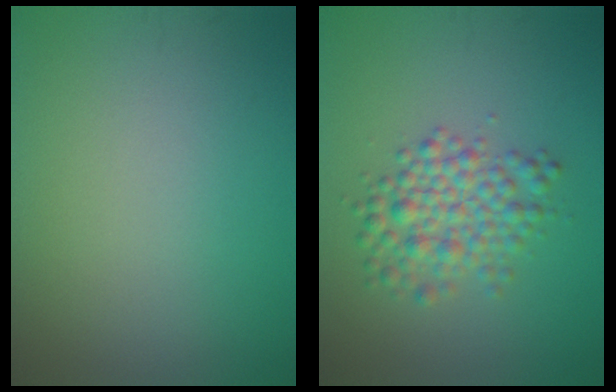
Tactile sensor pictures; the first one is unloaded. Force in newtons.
{"total": 4.0, "press": 4.0, "slide": 0.1}